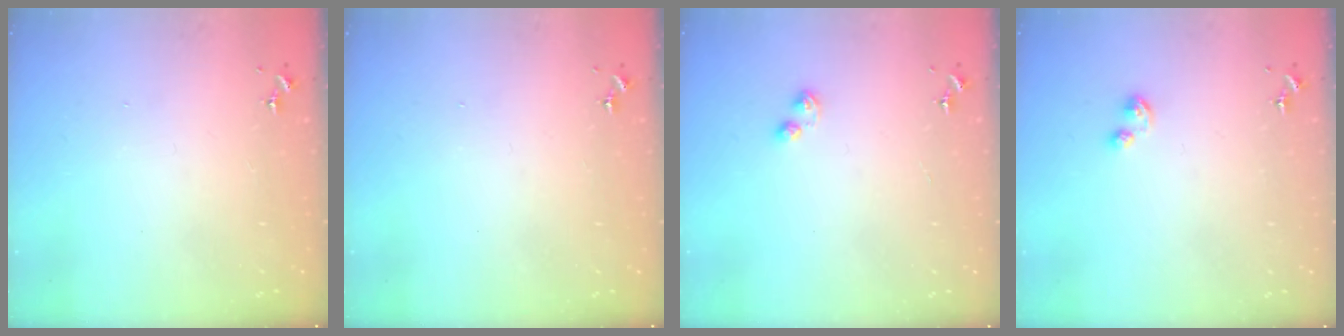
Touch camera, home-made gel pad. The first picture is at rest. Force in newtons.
{"total": 0.0}
{"total": 2.9, "press": 2.9, "slide": 0.4}
{"total": 2.9, "press": 2.9, "slide": 0.4}